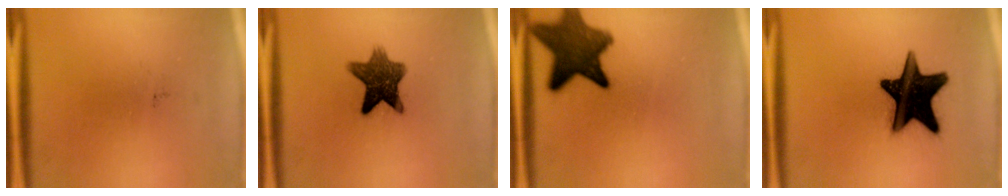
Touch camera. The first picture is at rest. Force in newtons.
{"total": 9.4}
{"total": 11.4}
{"total": 19.2}